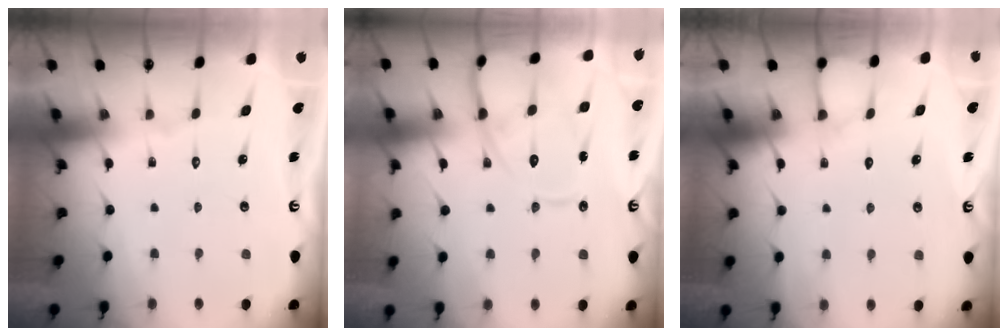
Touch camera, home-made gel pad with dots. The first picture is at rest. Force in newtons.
{"total": 13.1, "press": 13.1, "slide": 1.2}
{"total": 4.6, "press": 4.5, "slide": 0.5}